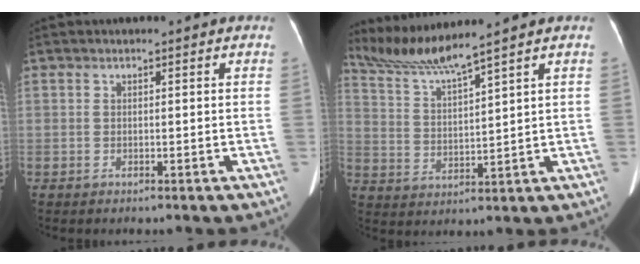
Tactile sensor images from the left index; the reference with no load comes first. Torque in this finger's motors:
{"motor_torque": [-0.26, -0.37, -0.07, 0.00]}